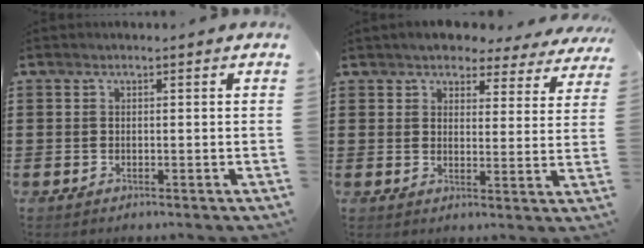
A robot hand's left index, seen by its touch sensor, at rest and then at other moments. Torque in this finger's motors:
{"motor_torque": [1.10, -1.04, 0.03, 0.03]}